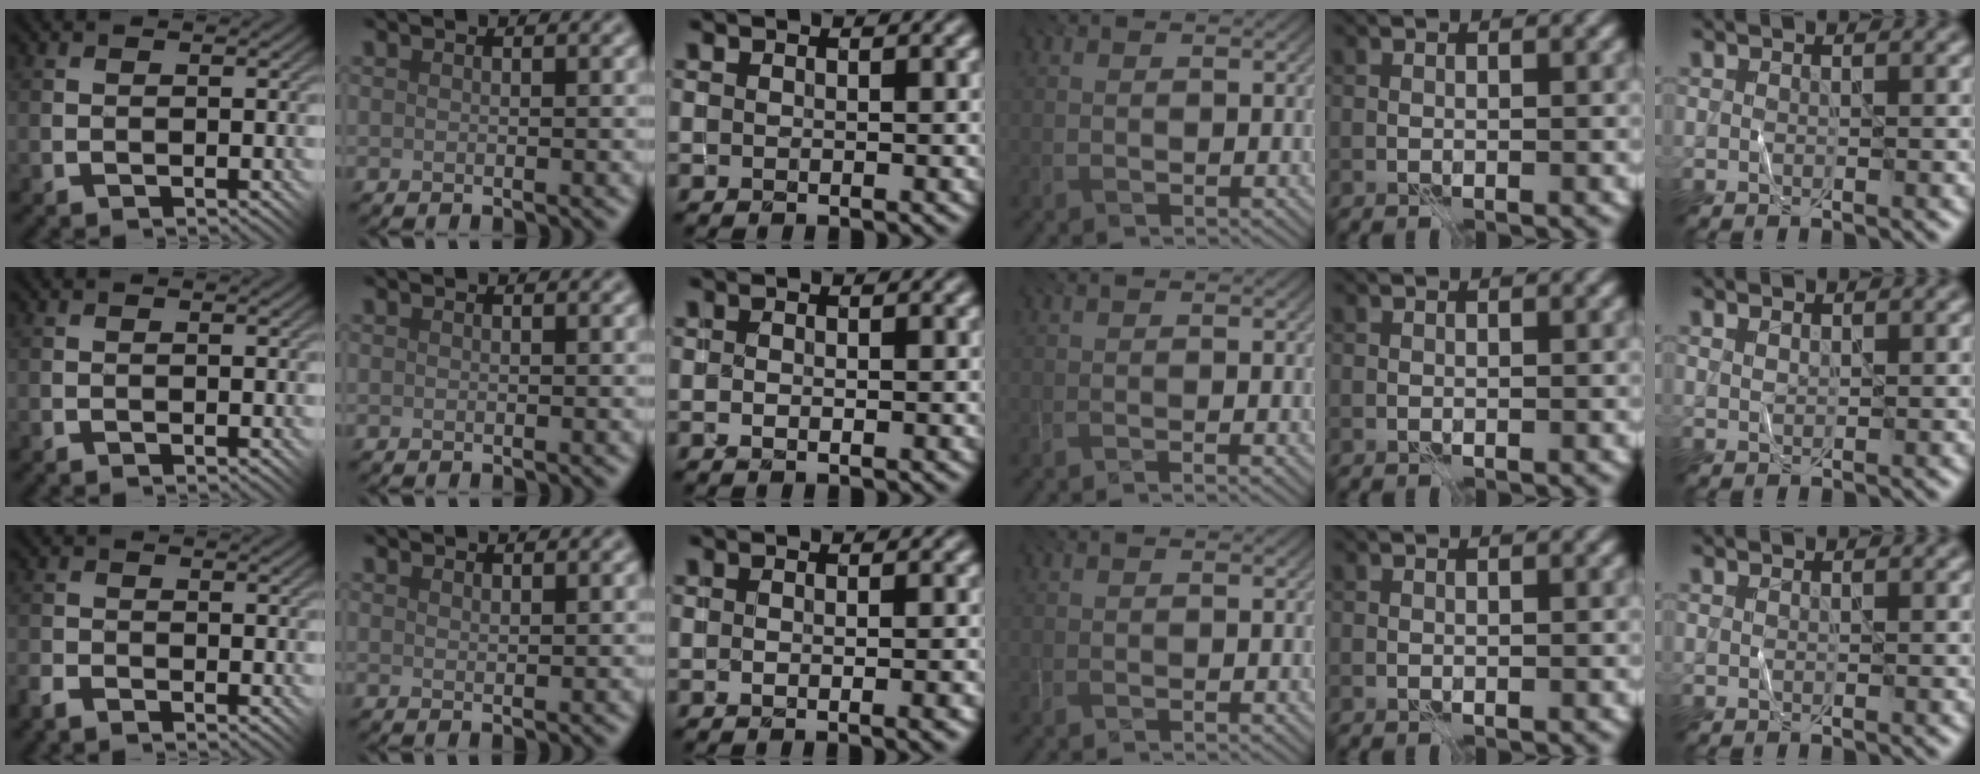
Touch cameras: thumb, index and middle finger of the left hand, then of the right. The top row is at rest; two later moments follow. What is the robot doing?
{"motion": "fold", "object": "shorts"}